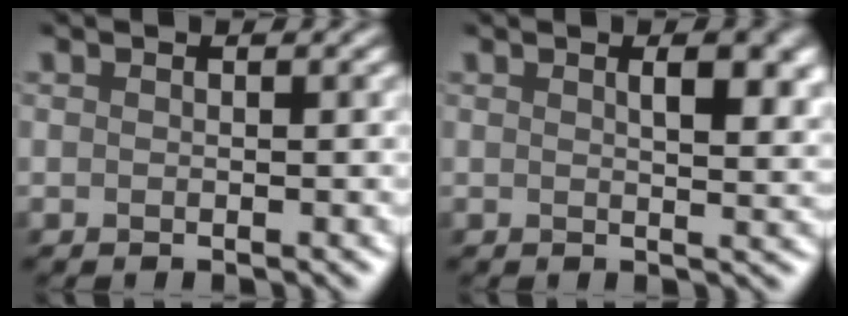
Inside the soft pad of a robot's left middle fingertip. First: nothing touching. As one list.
[{"total": 5.1, "force": [1.7, 2.1, 4.3], "torque": [-0.027, 0.010, 0.020]}]